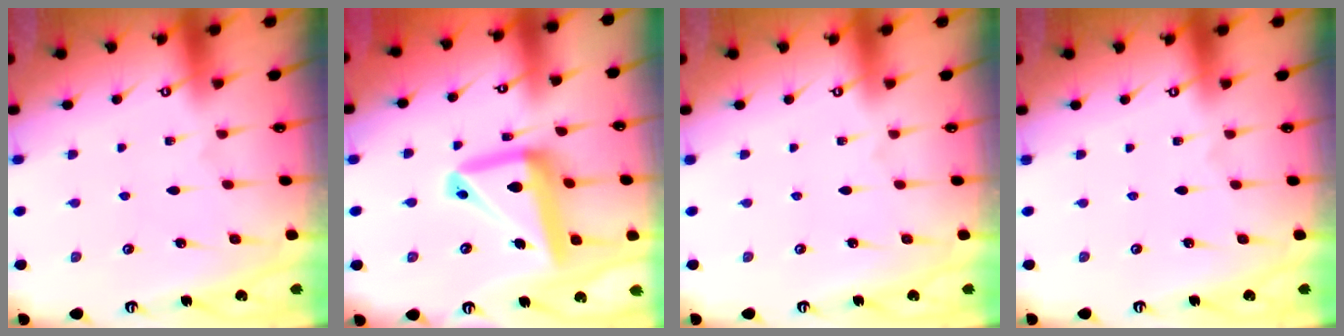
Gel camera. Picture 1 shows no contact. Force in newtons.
{"total": 16.9, "press": 16.8, "slide": 1.8}
{"total": 0.0}
{"total": 0.0}